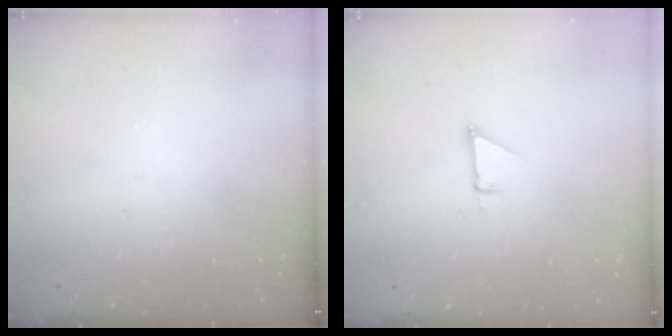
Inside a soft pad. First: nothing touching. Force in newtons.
{"total": 2.3, "press": 2.3, "slide": 0.1}